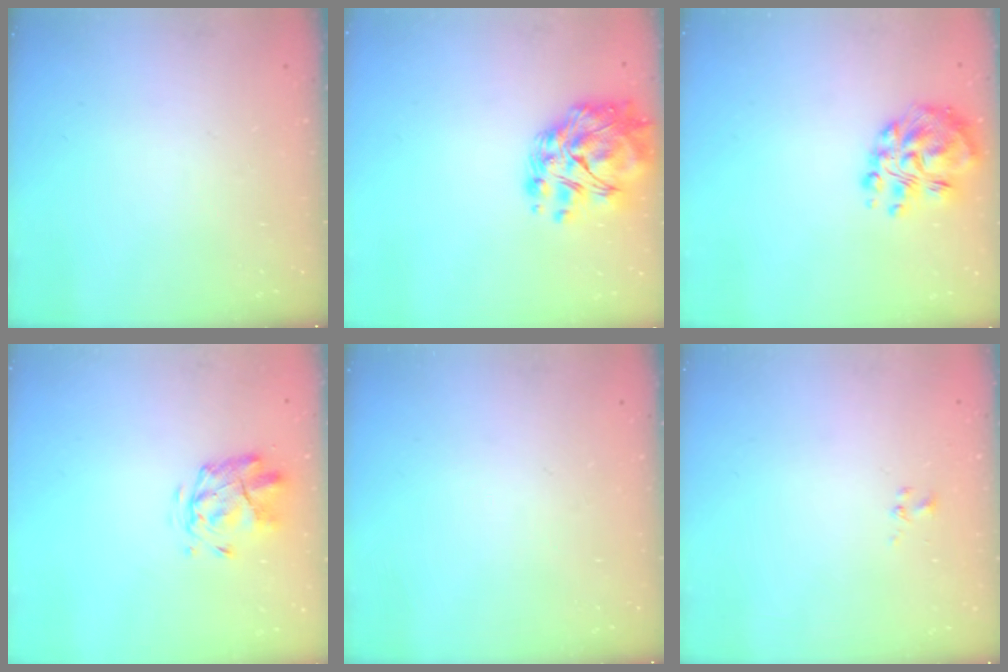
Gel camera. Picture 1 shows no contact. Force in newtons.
{"total": 13.5, "press": 12.6, "slide": 4.8}
{"total": 11.0, "press": 10.7, "slide": 2.4}
{"total": 2.6, "press": 2.2, "slide": 1.2}
{"total": 0.0}
{"total": 0.8, "press": 0.8, "slide": 0.3}